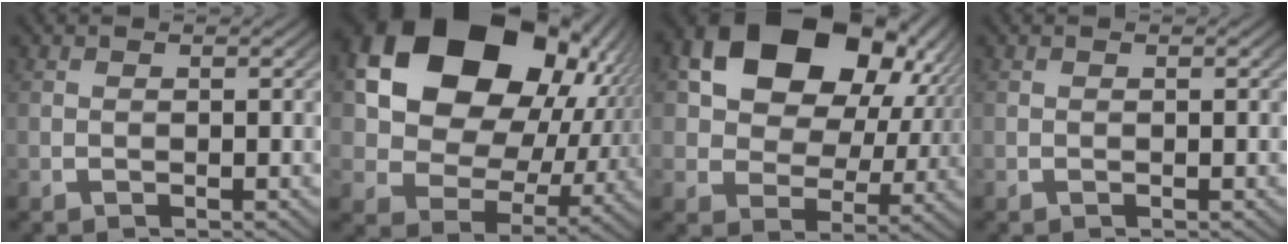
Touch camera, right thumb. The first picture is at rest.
{"total": 18.0, "force": [3.8, 12.8, 12.1], "torque": [-0.249, -0.024, 0.067]}
{"total": 14.0, "force": [4.0, 9.5, 9.4], "torque": [-0.185, -0.011, 0.069]}
{"total": 0.0}